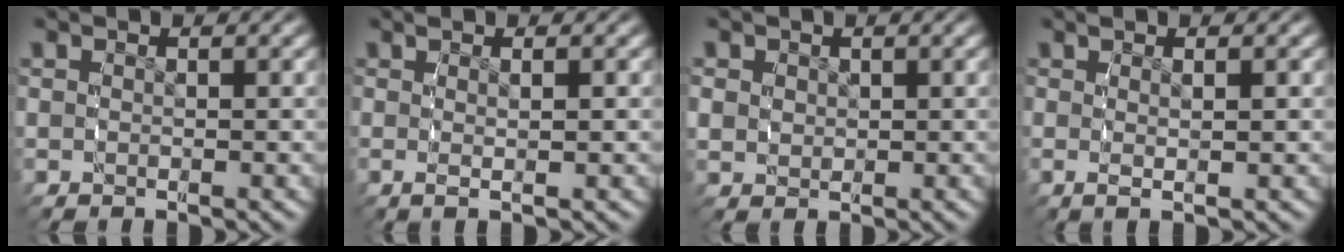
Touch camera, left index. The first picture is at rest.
{"total": 1.9, "force": [0.4, -0.2, 1.8], "torque": [-0.029, -0.001, 0.009]}
{"total": 2.3, "force": [0.3, 2.1, 0.9], "torque": [-0.026, -0.015, 0.019]}
{"total": 1.7, "force": [0.4, -0.3, 1.6], "torque": [-0.026, -0.003, 0.011]}